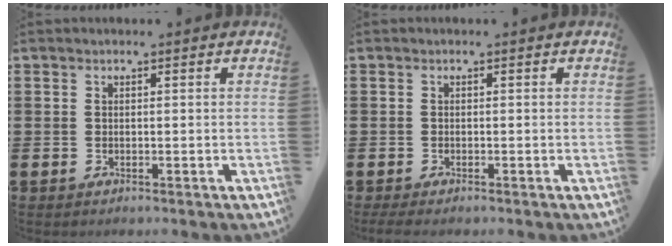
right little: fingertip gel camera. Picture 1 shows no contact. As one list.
[{"total": 0.8, "force": [-0.5, 0.1, 0.5], "torque": [-0.010, -0.002, -0.011]}]